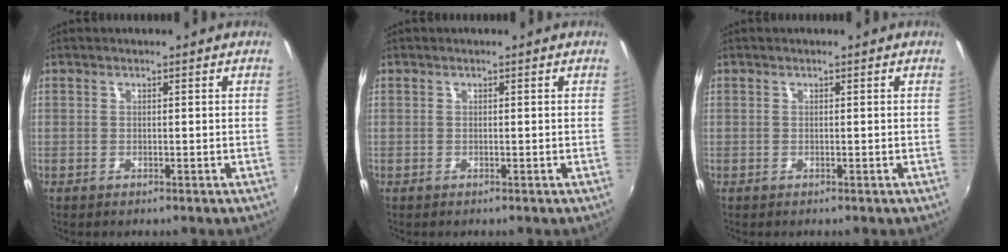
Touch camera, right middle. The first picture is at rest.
{"total": 0.0}
{"total": 0.0}